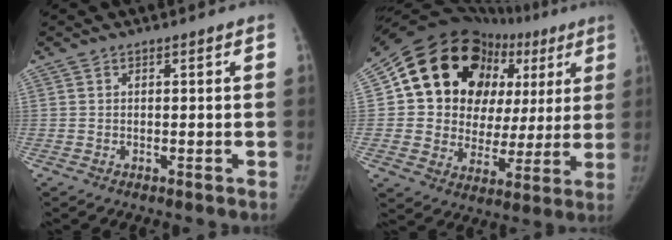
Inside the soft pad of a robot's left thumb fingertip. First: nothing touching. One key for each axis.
{"total": 24.7, "fx": 8.2, "fy": 17.9, "fz": 14.9, "tx": -0.158, "ty": 0.031, "tz": 0.135}